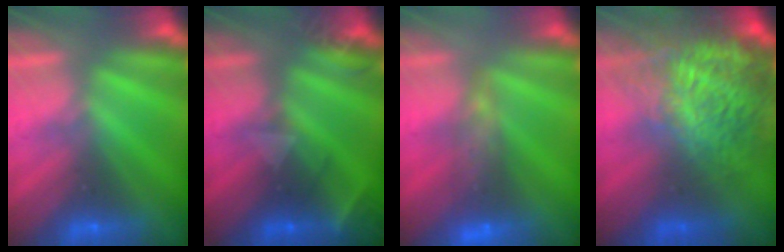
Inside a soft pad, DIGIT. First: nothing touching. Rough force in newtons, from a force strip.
{"total": 2.2}
{"total": 5.9}
{"total": 10.5}